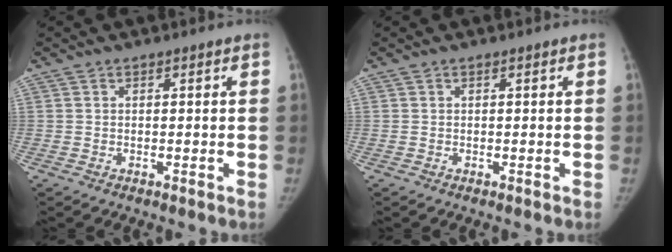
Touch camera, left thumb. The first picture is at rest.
{"total": 0.0}